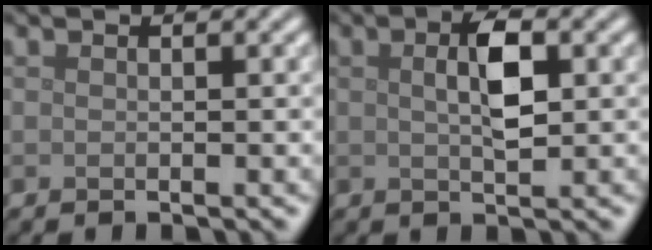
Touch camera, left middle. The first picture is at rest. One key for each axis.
{"total": 3.3, "fx": 0.7, "fy": 1.1, "fz": 3.1, "tx": -0.058, "ty": 0.003, "tz": 0.012}